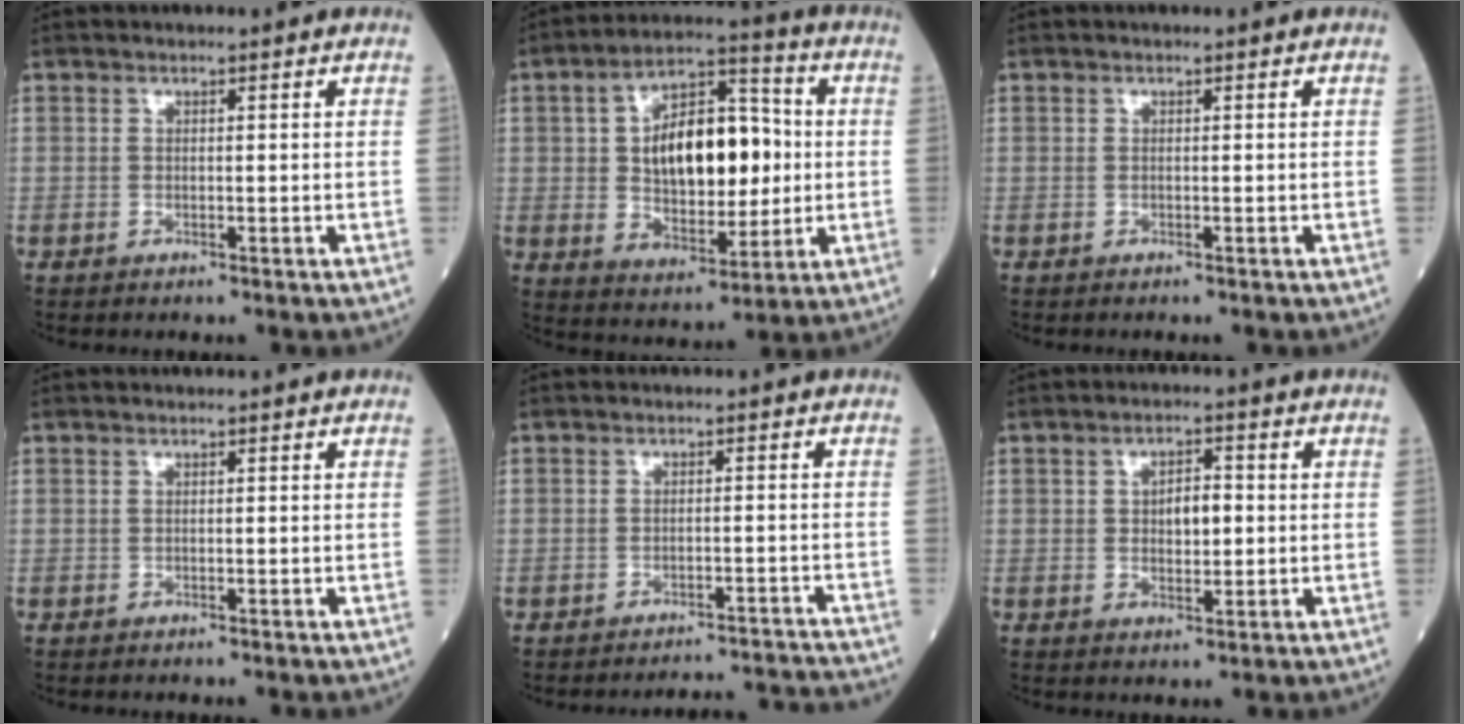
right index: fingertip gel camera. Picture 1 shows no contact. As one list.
[{"total": 15.3, "force": [1.3, 7.6, 13.2], "torque": [-0.224, 0.026, 0.028]}, {"total": 0.0}, {"total": 0.0}, {"total": 7.9, "force": [-7.9, 0.0, -0.2], "torque": [0.009, 0.011, -0.086]}, {"total": 4.1, "force": [0.4, 1.9, 3.6], "torque": [-0.057, 0.003, 0.012]}]